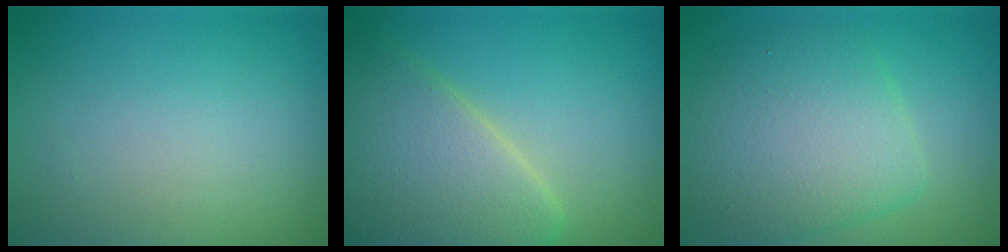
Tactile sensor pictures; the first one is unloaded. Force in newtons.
{"total": 7.4, "press": 7.4, "slide": 0.4}
{"total": 6.8, "press": 6.7, "slide": 0.3}